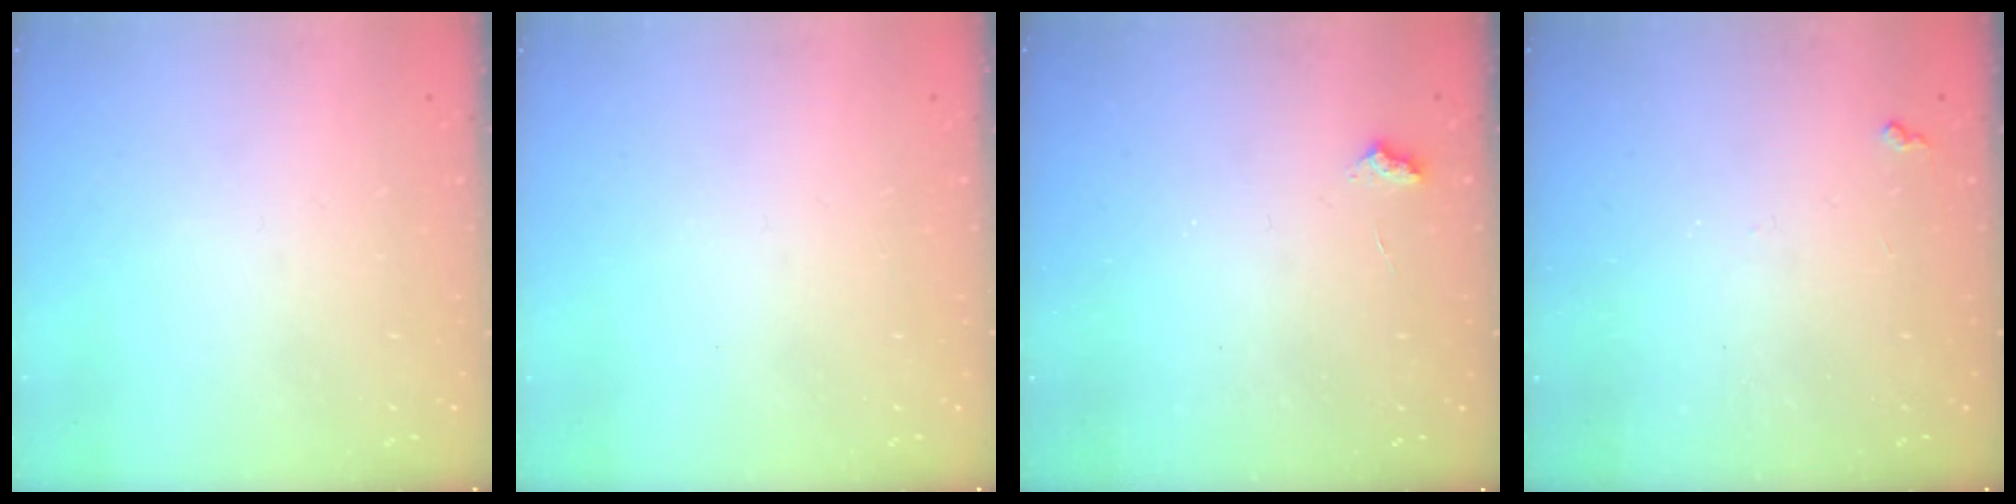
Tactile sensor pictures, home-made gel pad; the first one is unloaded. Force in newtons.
{"total": 0.0}
{"total": 3.0, "press": 2.9, "slide": 0.5}
{"total": 5.0, "press": 4.9, "slide": 0.8}